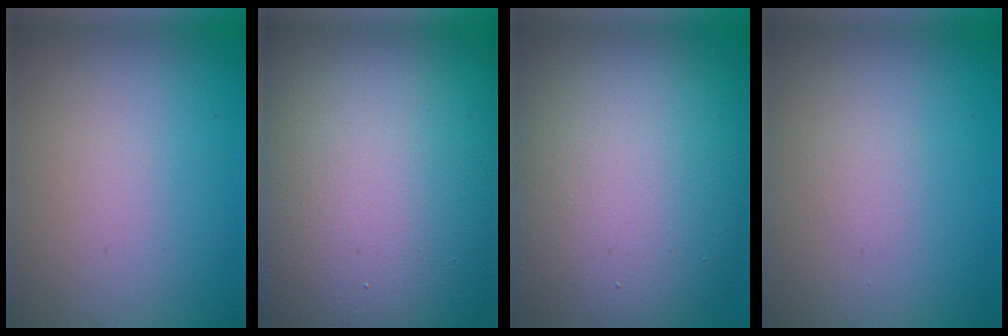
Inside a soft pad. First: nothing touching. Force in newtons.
{"total": 22.2, "press": 22.2, "slide": 1.3}
{"total": 15.3, "press": 15.2, "slide": 0.8}
{"total": 0.6, "press": 0.6, "slide": 0.1}